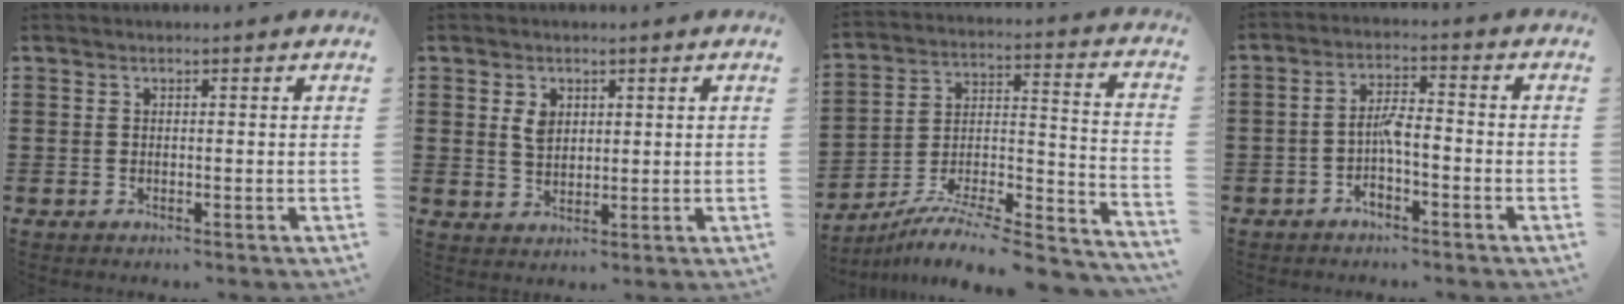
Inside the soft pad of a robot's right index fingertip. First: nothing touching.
{"total": 3.1, "force": [1.3, 2.1, 2.0], "torque": [-0.047, 0.007, 0.023]}
{"total": 7.8, "force": [-6.9, 0.9, 3.5], "torque": [-0.050, 0.003, -0.137]}
{"total": 4.0, "force": [-1.8, 1.3, 3.4], "torque": [-0.069, 0.010, -0.037]}